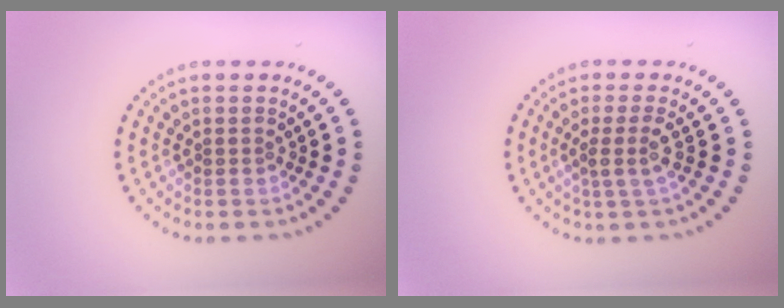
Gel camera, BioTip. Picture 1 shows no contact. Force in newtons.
{"total": 2.0, "press": 1.5, "slide": 1.3}